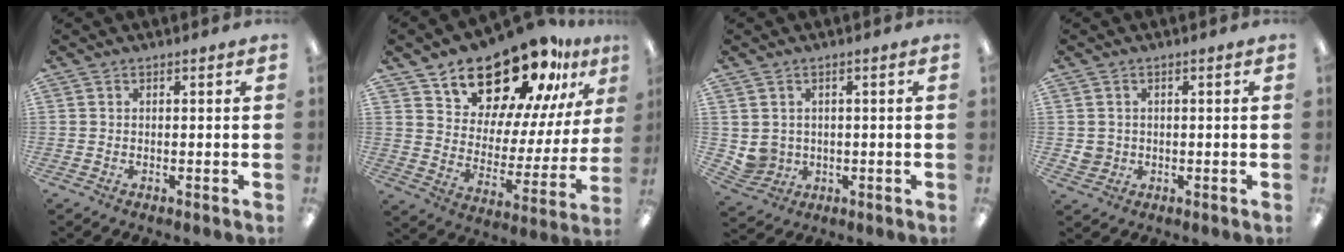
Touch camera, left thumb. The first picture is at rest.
{"total": 20.0, "force": [16.9, 8.1, 7.1], "torque": [-0.107, -0.134, 0.292]}
{"total": 3.8, "force": [0.9, 3.7, 0.3], "torque": [-0.017, 0.003, 0.021]}
{"total": 2.8, "force": [0.2, 2.7, 0.5], "torque": [-0.011, 0.004, 0.003]}